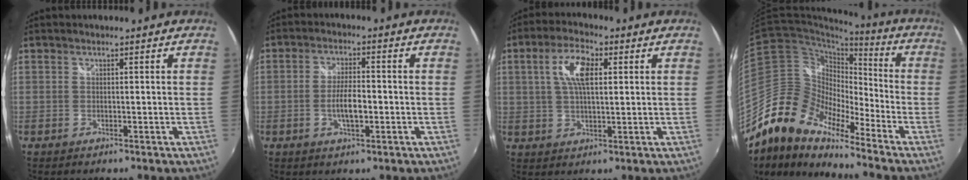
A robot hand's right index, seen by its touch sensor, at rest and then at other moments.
{"total": 5.4, "force": [-1.4, 1.8, 4.9], "torque": [-0.097, -0.001, -0.023]}
{"total": 8.0, "force": [2.1, 3.3, 6.9], "torque": [-0.130, 0.014, 0.038]}
{"total": 15.1, "force": [-11.4, 6.4, 7.6], "torque": [-0.130, 0.000, -0.237]}